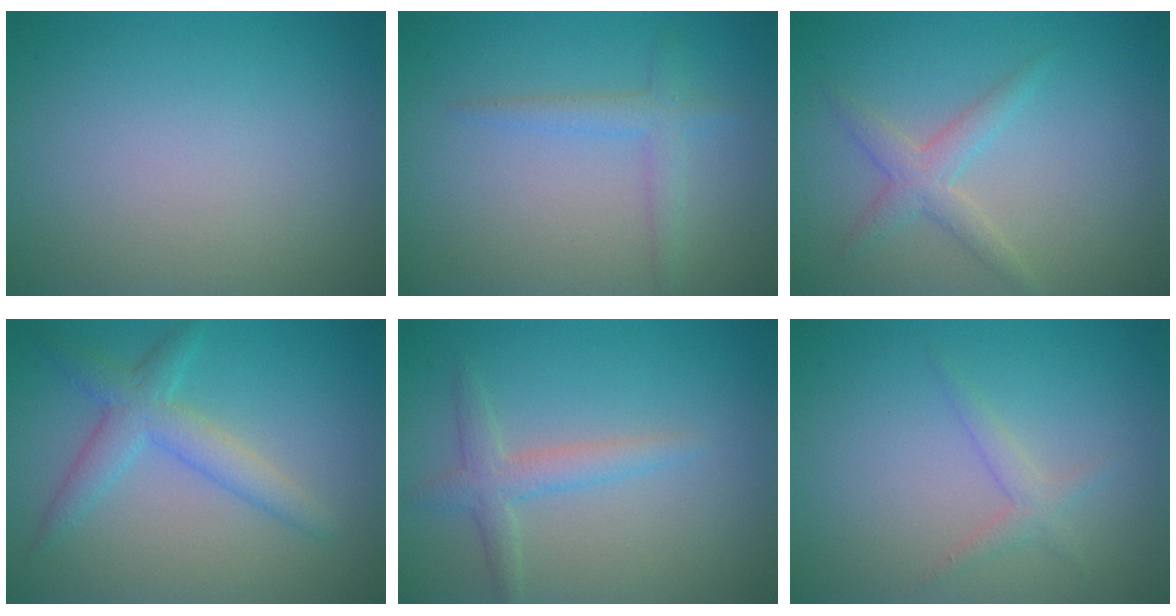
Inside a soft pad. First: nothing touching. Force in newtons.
{"total": 2.1, "press": 2.1, "slide": 0.0}
{"total": 2.3, "press": 2.3, "slide": 0.0}
{"total": 3.5, "press": 3.5, "slide": 0.1}
{"total": 2.3, "press": 2.3, "slide": 0.1}
{"total": 1.4, "press": 1.4, "slide": 0.1}